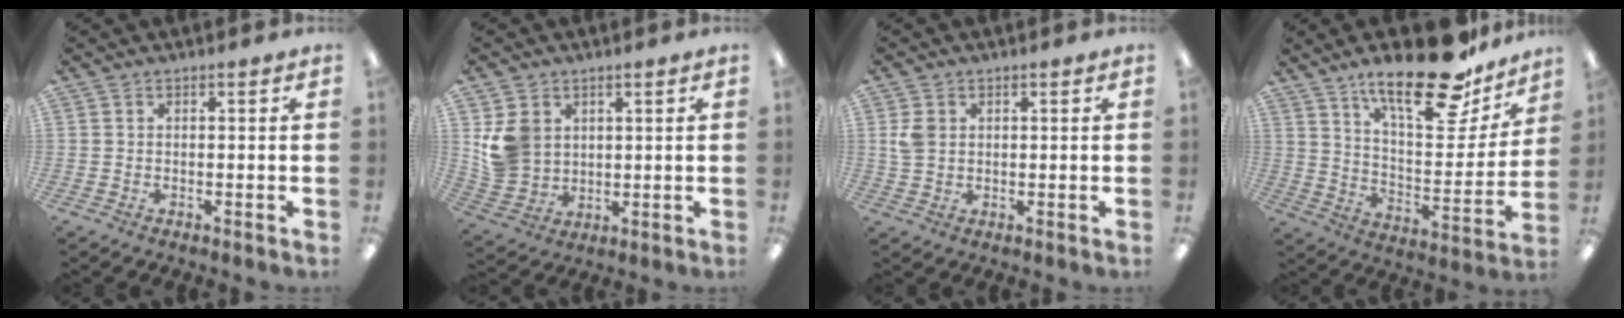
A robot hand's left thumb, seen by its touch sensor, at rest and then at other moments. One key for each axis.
{"total": 8.3, "fx": 3.0, "fy": 7.2, "fz": 2.8, "tx": -0.054, "ty": 0.000, "tz": 0.064}
{"total": 3.6, "fx": 1.1, "fy": 2.9, "fz": 1.9, "tx": -0.041, "ty": 0.006, "tz": 0.020}
{"total": 23.6, "fx": 17.2, "fy": 8.0, "fz": 14.0, "tx": -0.208, "ty": -0.113, "tz": 0.287}